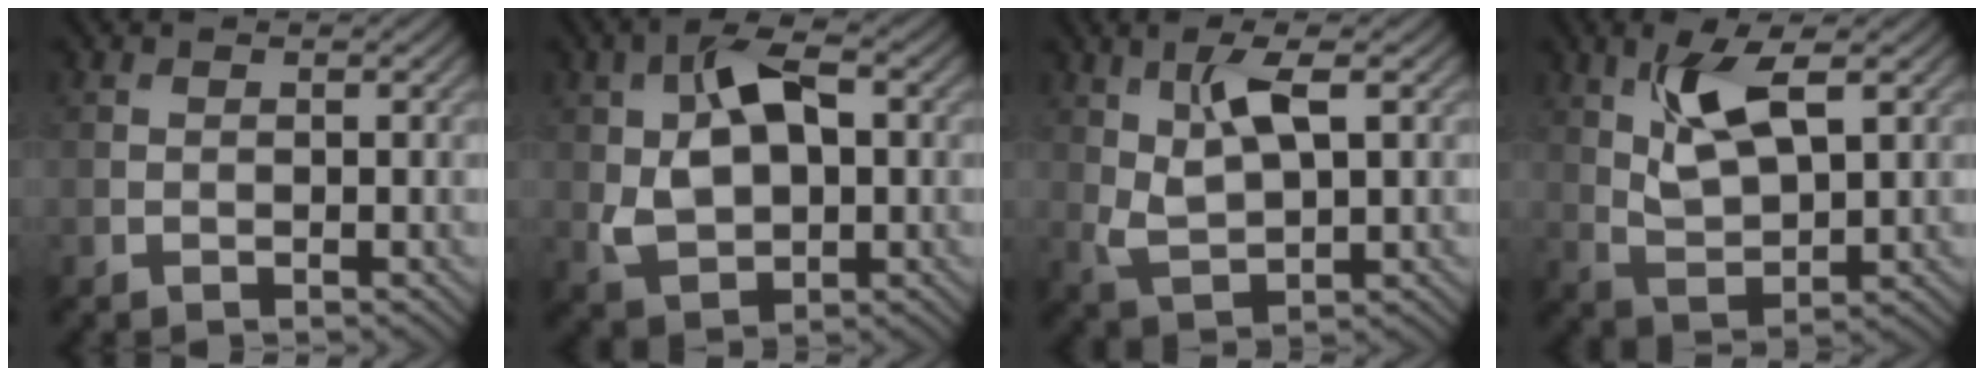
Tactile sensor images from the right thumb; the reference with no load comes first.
{"total": 9.1, "force": [1.2, 5.4, 7.2], "torque": [-0.152, 0.001, 0.017]}
{"total": 6.4, "force": [2.3, 2.5, 5.5], "torque": [-0.118, -0.003, 0.047]}
{"total": 8.1, "force": [3.3, 3.2, 6.7], "torque": [-0.139, 0.000, 0.065]}